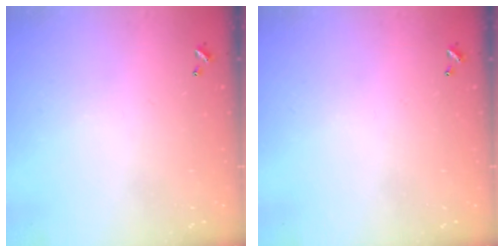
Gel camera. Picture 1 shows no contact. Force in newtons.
{"total": 0.0}